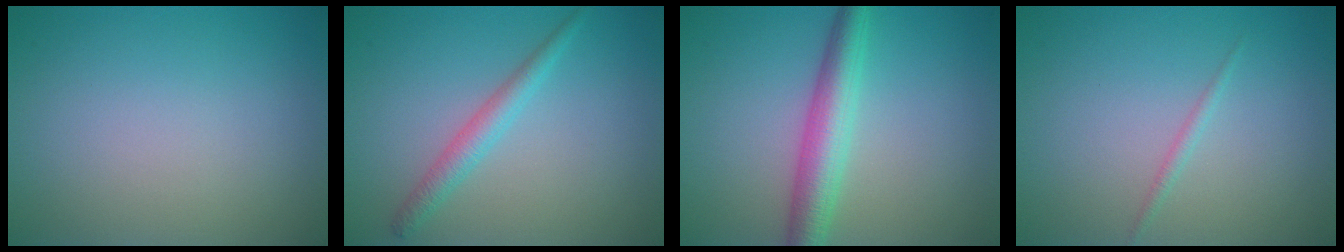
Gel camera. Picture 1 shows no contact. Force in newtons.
{"total": 2.2, "press": 2.2, "slide": 0.0}
{"total": 4.5, "press": 4.5, "slide": 0.1}
{"total": 0.8, "press": 0.8, "slide": 0.1}